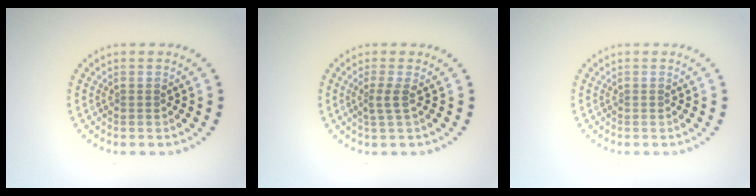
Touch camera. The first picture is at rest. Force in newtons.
{"total": 1.7, "press": 1.1, "slide": 1.2}
{"total": 0.0}